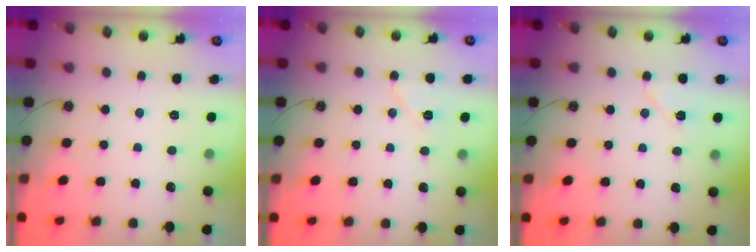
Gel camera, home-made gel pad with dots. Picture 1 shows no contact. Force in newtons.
{"total": 6.0, "press": 6.0, "slide": 0.2}
{"total": 8.4, "press": 5.4, "slide": 6.5}